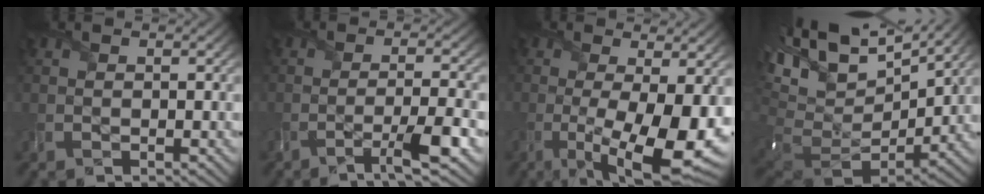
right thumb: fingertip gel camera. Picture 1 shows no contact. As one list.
[{"total": 5.7, "force": [-3.1, 0.7, 4.8], "torque": [-0.074, 0.008, -0.060]}, {"total": 12.2, "force": [-2.8, 3.5, 11.3], "torque": [-0.183, -0.013, -0.032]}, {"total": 17.3, "force": [5.3, 9.9, 13.2], "torque": [-0.250, 0.018, 0.152]}]